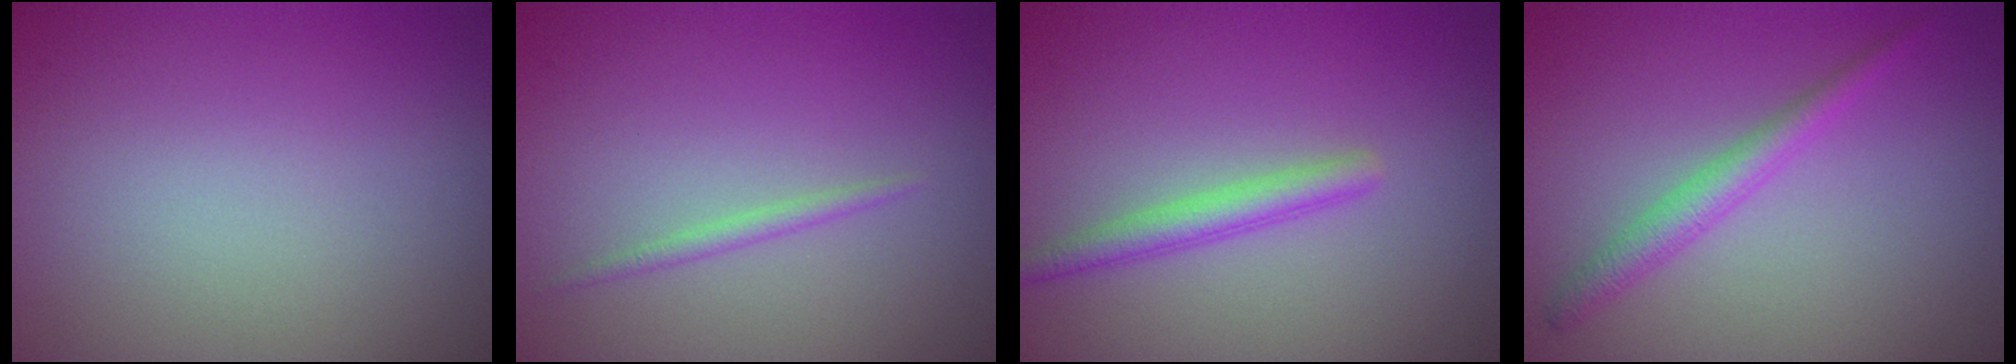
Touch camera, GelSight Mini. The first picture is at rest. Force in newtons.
{"total": 0.8, "press": 0.8, "slide": 0.0}
{"total": 2.0, "press": 2.0, "slide": 0.1}
{"total": 2.2, "press": 2.2, "slide": 0.1}